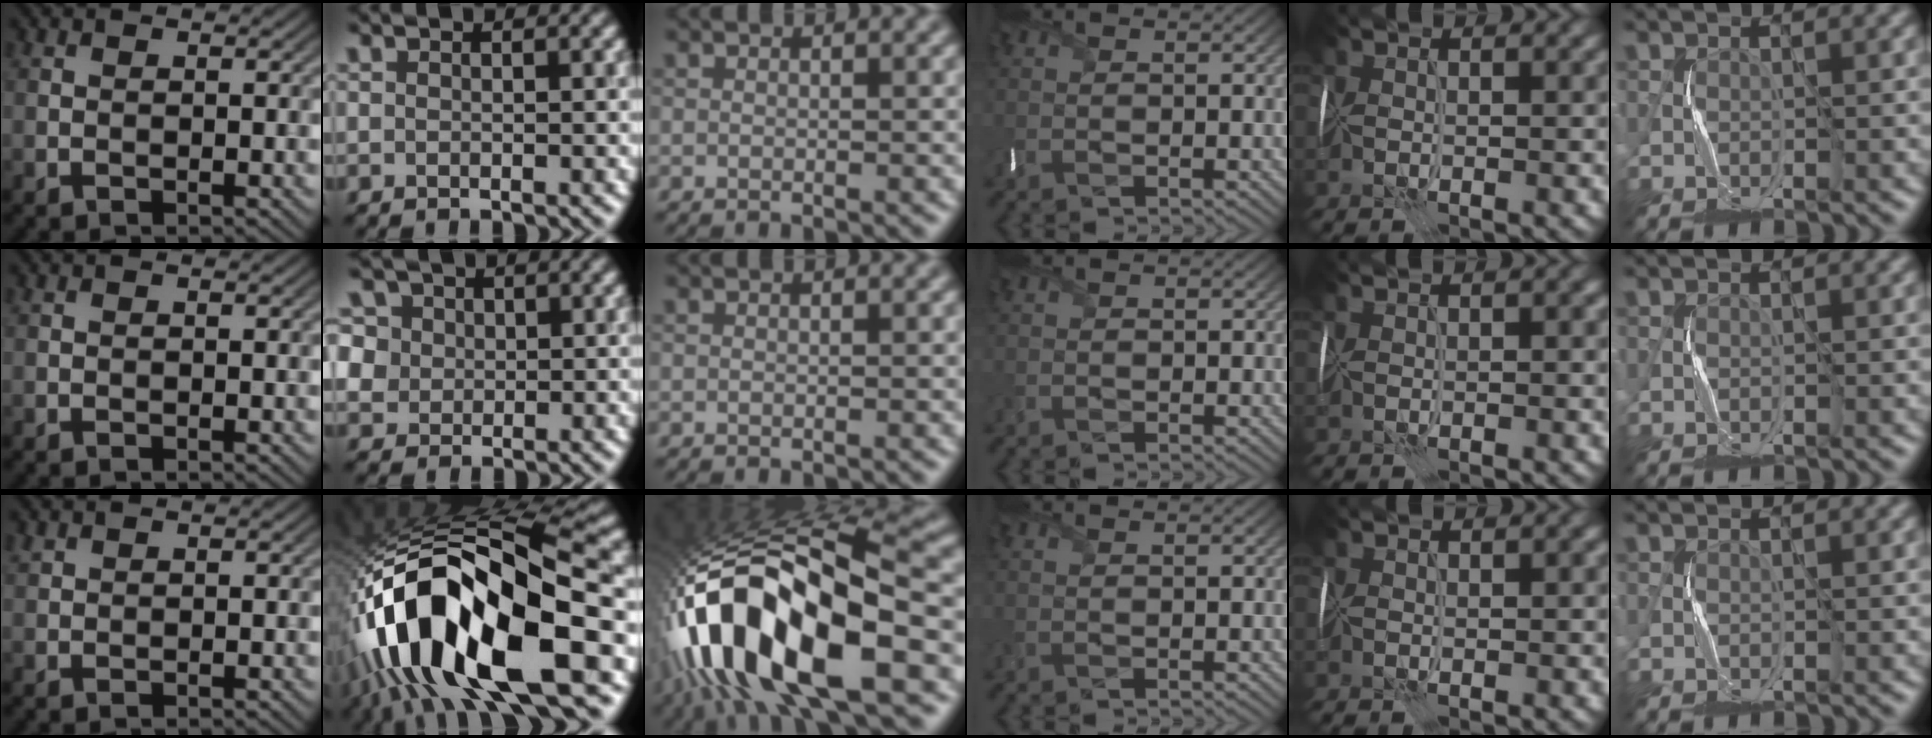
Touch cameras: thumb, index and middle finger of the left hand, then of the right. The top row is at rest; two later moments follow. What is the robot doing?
{"motion": "wrap", "object": "cellophane"}